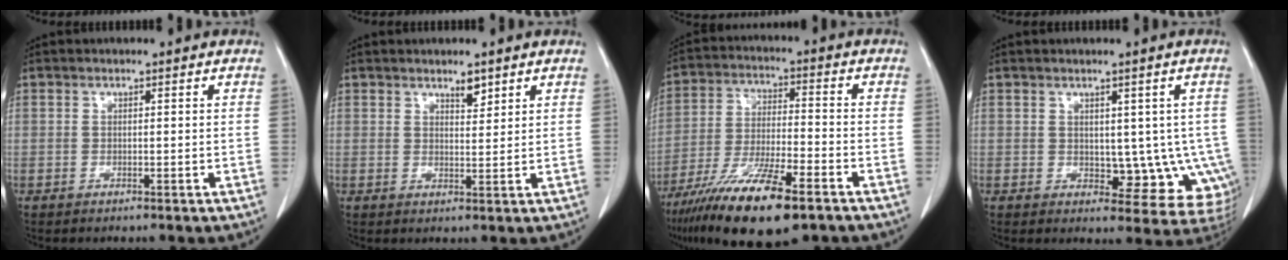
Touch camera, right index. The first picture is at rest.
{"total": 2.3, "force": [1.8, 0.7, 1.3], "torque": [-0.023, -0.004, 0.032]}
{"total": 16.5, "force": [-10.7, 2.9, 12.2], "torque": [-0.226, -0.039, -0.190]}
{"total": 9.1, "force": [-0.6, 5.6, 7.2], "torque": [-0.060, 0.005, 0.005]}